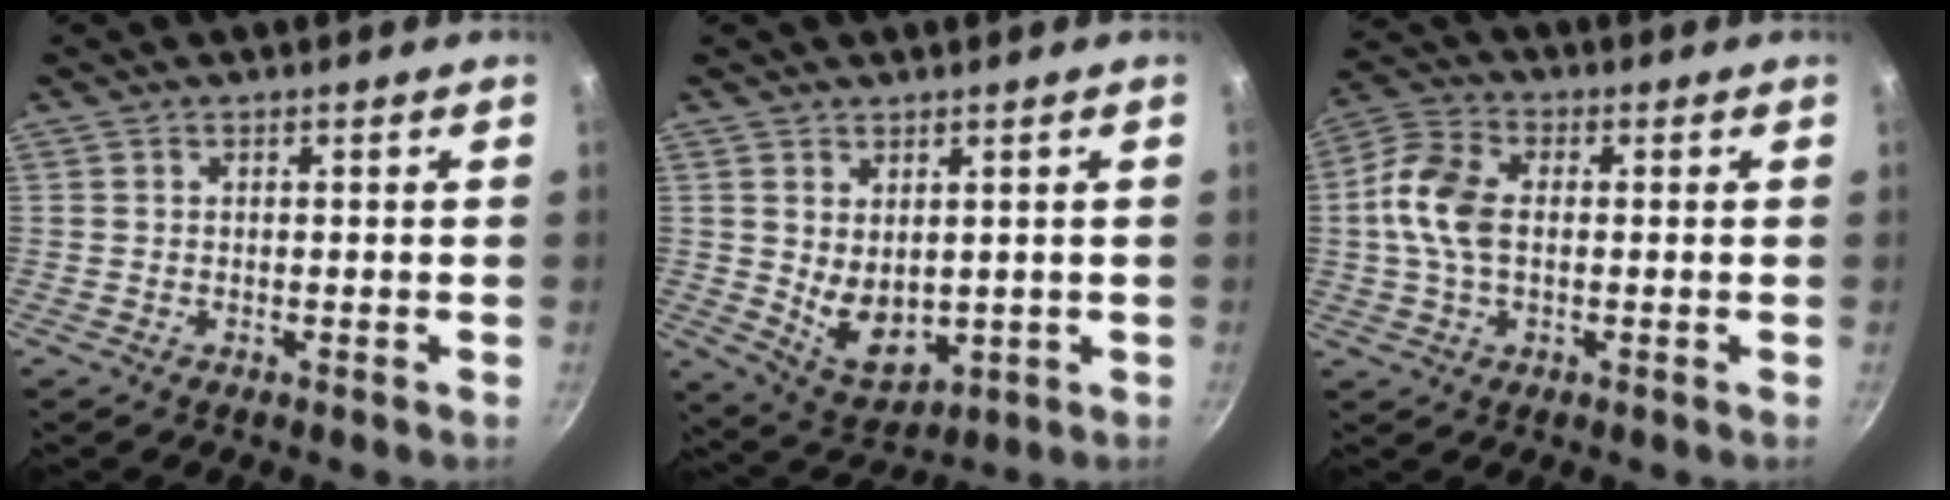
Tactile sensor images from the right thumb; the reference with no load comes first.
{"total": 8.0, "force": [1.2, 5.3, 5.9], "torque": [-0.079, -0.026, 0.045]}
{"total": 10.1, "force": [0.2, 6.4, 7.8], "torque": [-0.153, 0.021, -0.007]}